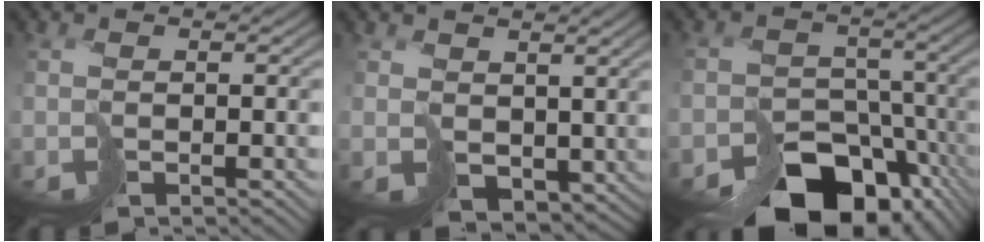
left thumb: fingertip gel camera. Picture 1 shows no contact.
{"total": 4.1, "force": [1.6, 3.0, 2.3], "torque": [-0.063, -0.019, 0.035]}
{"total": 13.1, "force": [-9.4, 7.8, 4.7], "torque": [-0.079, -0.038, -0.123]}